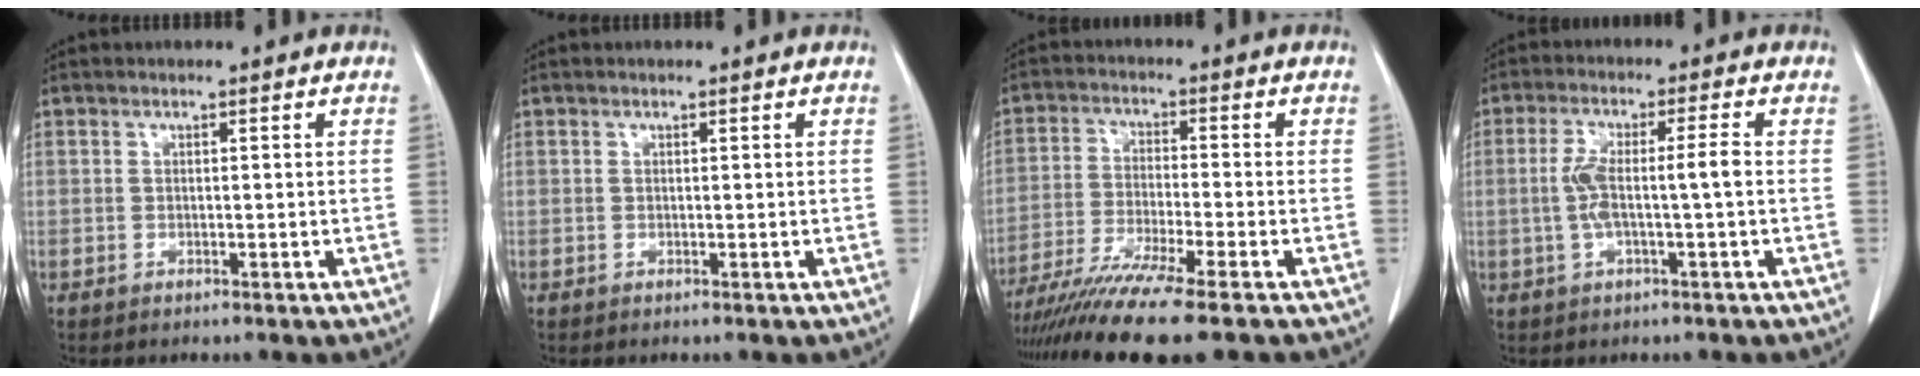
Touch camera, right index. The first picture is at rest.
{"total": 0.0}
{"total": 11.8, "force": [-9.4, -1.4, 7.1], "torque": [-0.115, -0.034, -0.153]}
{"total": 6.1, "force": [-0.5, 0.5, 6.1], "torque": [-0.128, 0.016, -0.007]}